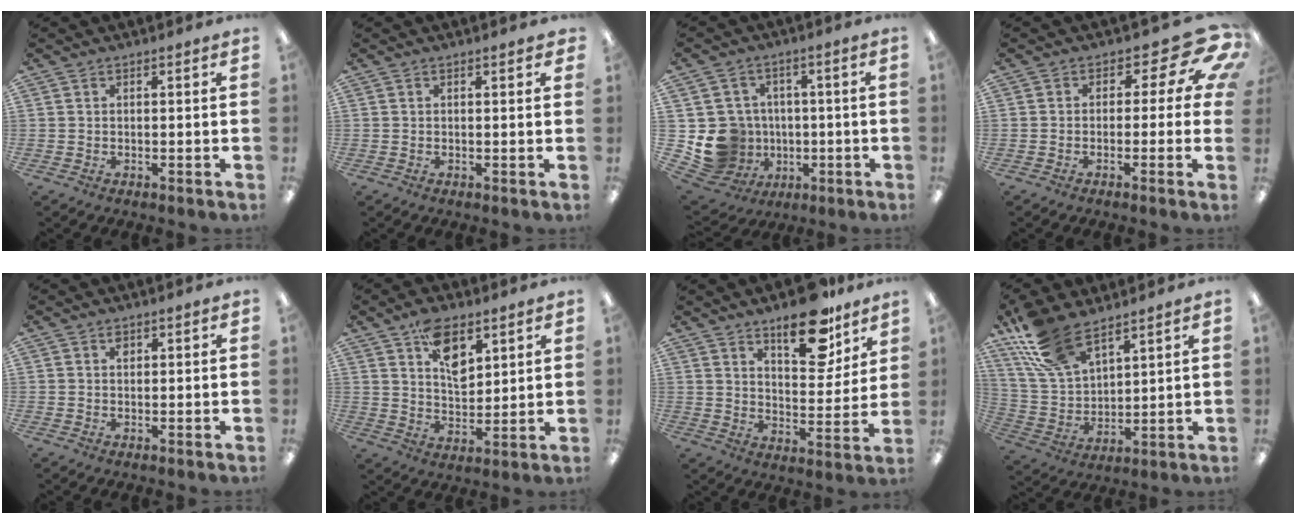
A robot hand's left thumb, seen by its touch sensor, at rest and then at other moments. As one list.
[{"total": 0.7, "force": [0.5, 0.3, 0.4], "torque": [0.000, -0.001, 0.006]}, {"total": 12.2, "force": [-1.7, 11.7, 2.9], "torque": [-0.077, 0.013, -0.008]}, {"total": 11.2, "force": [4.3, 5.6, 8.6], "torque": [-0.113, -0.027, 0.073]}, {"total": 1.2, "force": [0.7, 0.9, 0.5], "torque": [-0.004, -0.001, 0.012]}, {"total": 10.2, "force": [5.7, 5.9, 6.1], "torque": [-0.085, -0.022, 0.101]}, {"total": 15.0, "force": [10.8, 6.3, 8.3], "torque": [-0.103, -0.063, 0.184]}, {"total": 15.1, "force": [11.4, 6.7, 7.4], "torque": [-0.171, -0.043, 0.219]}]